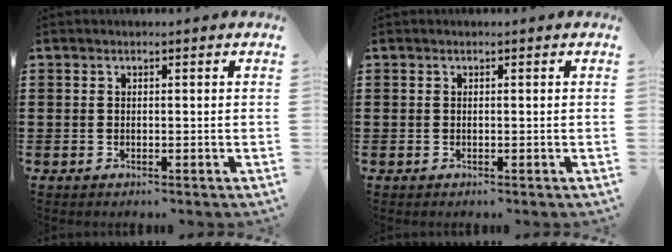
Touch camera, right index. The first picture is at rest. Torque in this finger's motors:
{"motor_torque": [-0.12, 0.06, 0.00, 0.00]}